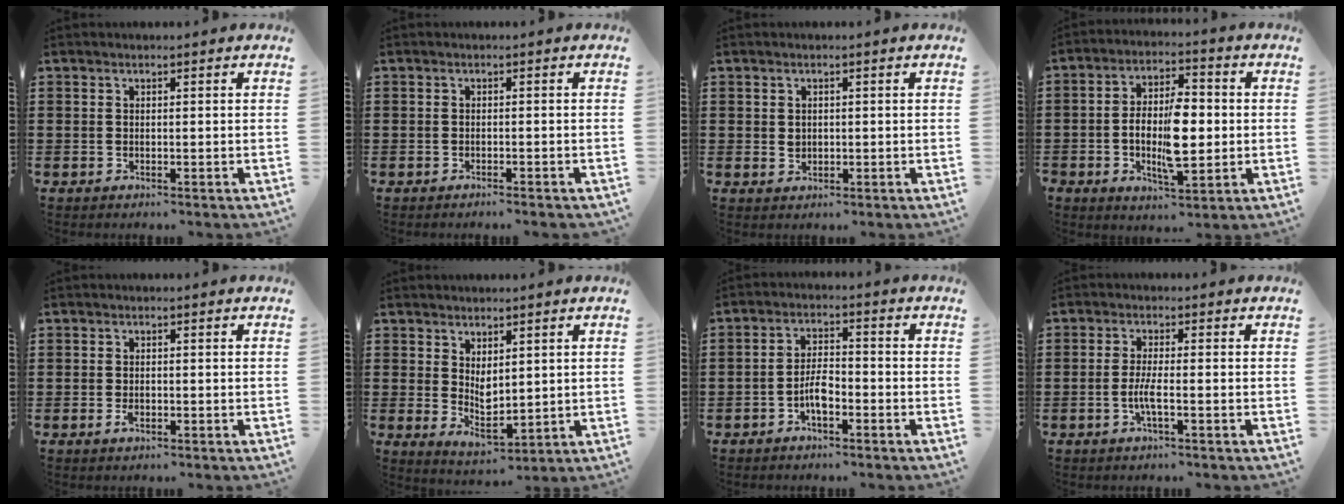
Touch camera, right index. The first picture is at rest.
{"total": 0.8, "force": [-0.8, -0.1, 0.3], "torque": [-0.007, -0.003, -0.015]}
{"total": 1.3, "force": [0.2, 1.1, 0.7], "torque": [-0.015, 0.008, 0.002]}
{"total": 9.1, "force": [-1.2, 4.1, 8.1], "torque": [-0.147, 0.006, -0.023]}
{"total": 1.4, "force": [-0.5, 0.7, 1.1], "torque": [-0.029, -0.003, -0.013]}
{"total": 3.2, "force": [1.5, 1.8, 2.2], "torque": [-0.047, -0.004, 0.029]}
{"total": 4.2, "force": [-2.0, 1.7, 3.3], "torque": [-0.071, 0.005, -0.041]}
{"total": 3.3, "force": [-1.2, 0.4, 3.1], "torque": [-0.068, -0.005, -0.027]}